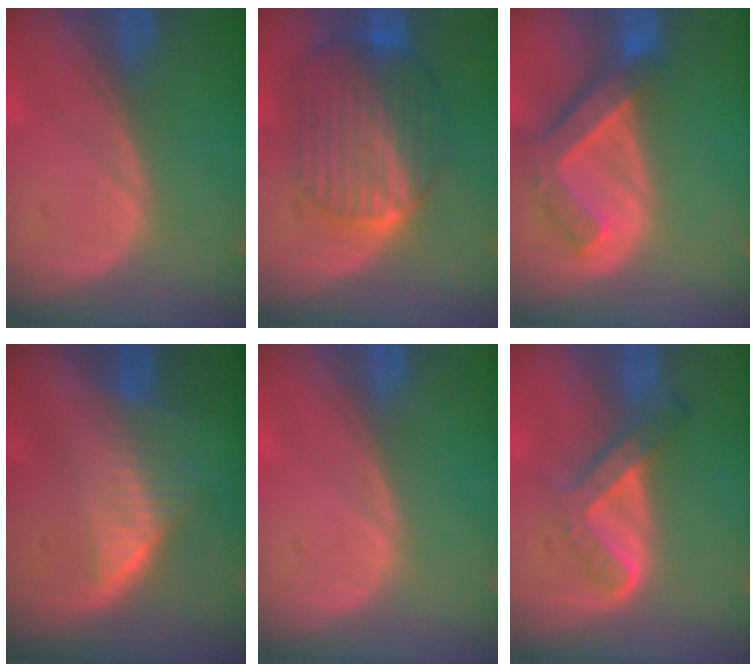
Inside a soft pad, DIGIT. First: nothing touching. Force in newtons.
{"total": 10.1, "press": 10.0, "slide": 0.9}
{"total": 7.3, "press": 6.4, "slide": 3.6}
{"total": 6.5, "press": 5.8, "slide": 3.0}
{"total": 0.0}
{"total": 5.4, "press": 5.0, "slide": 2.0}